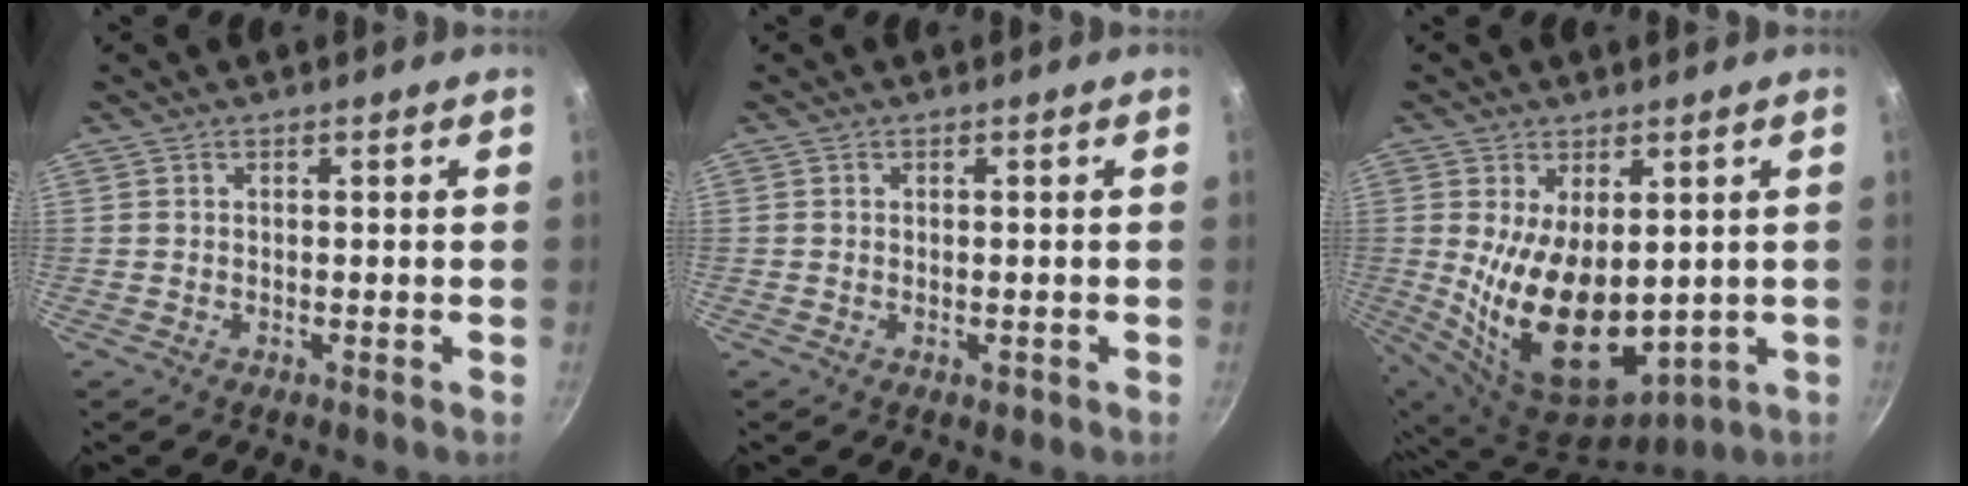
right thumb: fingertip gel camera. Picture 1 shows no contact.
{"total": 0.8, "force": [-0.4, 0.4, 0.6], "torque": [-0.009, 0.000, -0.006]}
{"total": 16.4, "force": [0.6, 9.5, 13.3], "torque": [-0.224, -0.034, 0.040]}